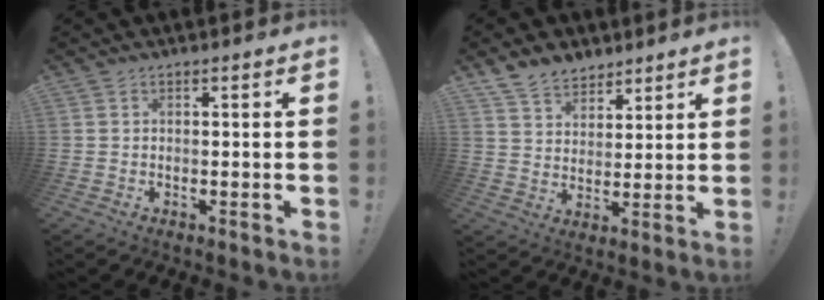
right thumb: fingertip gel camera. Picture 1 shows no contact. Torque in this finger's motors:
{"motor_torque": [0.32, 1.32, 0.85, 0.48, -0.01]}